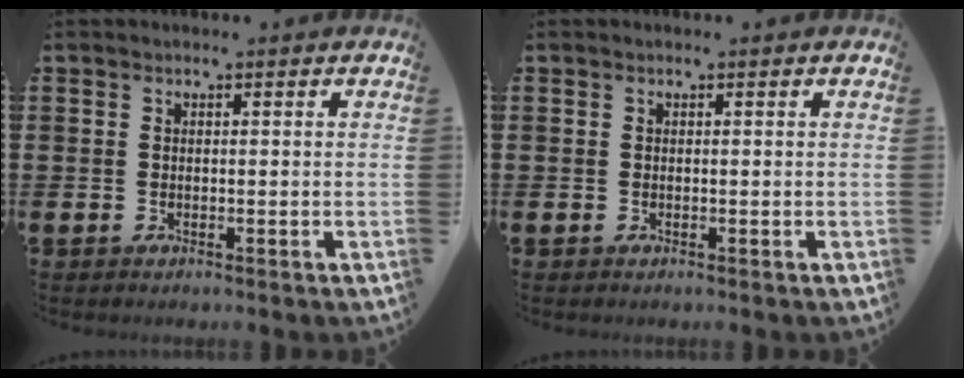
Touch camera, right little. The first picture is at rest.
{"total": 0.0}